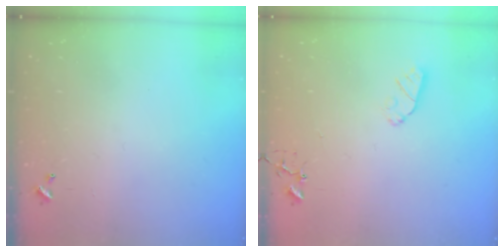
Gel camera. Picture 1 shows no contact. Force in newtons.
{"total": 6.2, "press": 6.2, "slide": 0.0}